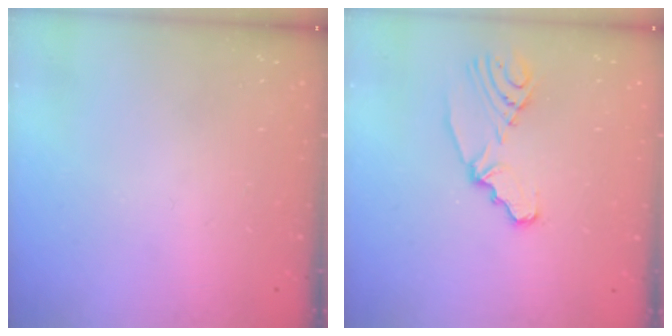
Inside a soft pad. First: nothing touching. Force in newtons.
{"total": 5.3, "press": 3.4, "slide": 4.1}